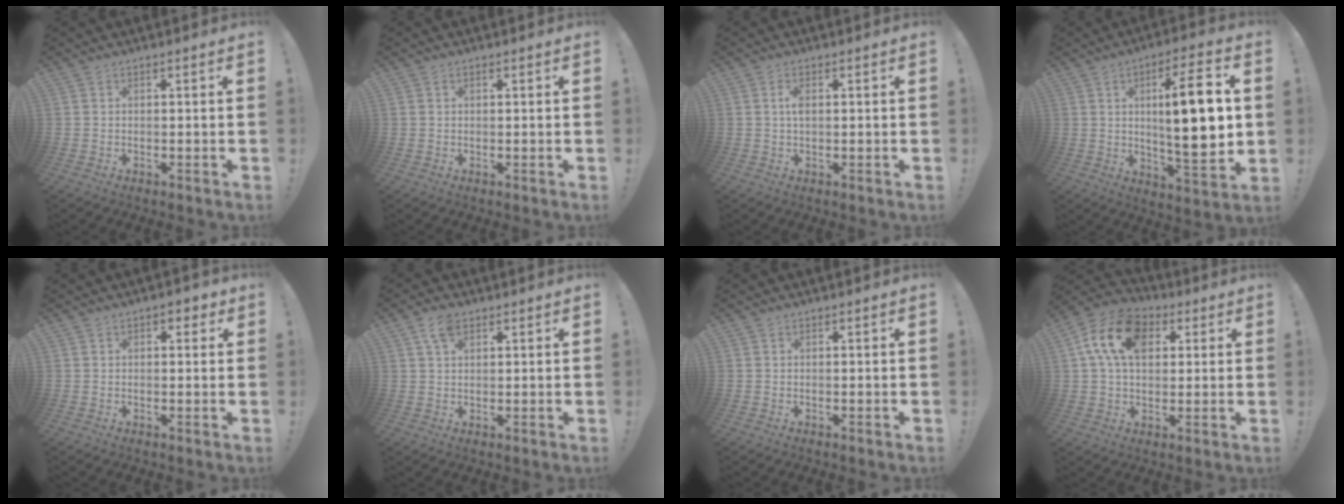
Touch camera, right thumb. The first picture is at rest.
{"total": 0.5, "force": [0.3, 0.4, 0.2], "torque": [-0.004, 0.004, 0.005]}
{"total": 2.5, "force": [0.4, 1.1, 2.2], "torque": [-0.031, 0.000, 0.002]}
{"total": 18.2, "force": [2.4, 4.6, 17.5], "torque": [-0.265, -0.007, 0.025]}
{"total": 2.4, "force": [0.7, 1.7, 1.7], "torque": [-0.011, 0.000, 0.006]}
{"total": 4.9, "force": [2.5, 2.7, 3.3], "torque": [-0.056, -0.002, 0.046]}
{"total": 0.0}
{"total": 15.5, "force": [5.0, 10.4, 10.4], "torque": [-0.180, 0.004, 0.093]}